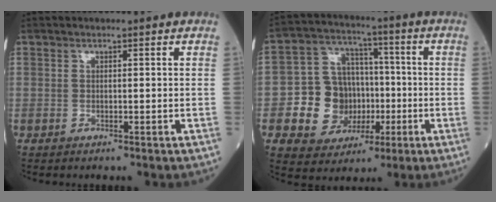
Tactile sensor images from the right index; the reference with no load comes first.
{"total": 11.8, "force": [-2.1, 9.9, 5.9], "torque": [-0.113, 0.037, -0.024]}